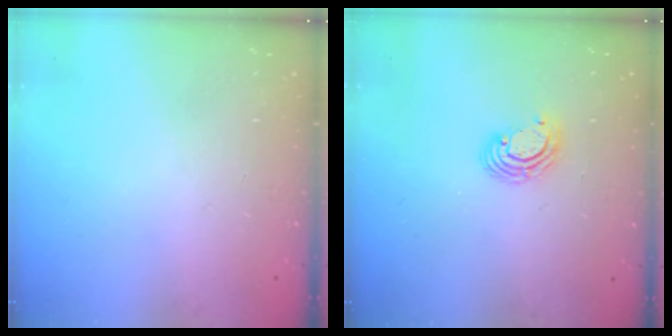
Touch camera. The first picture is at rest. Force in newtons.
{"total": 4.5, "press": 4.5, "slide": 0.3}